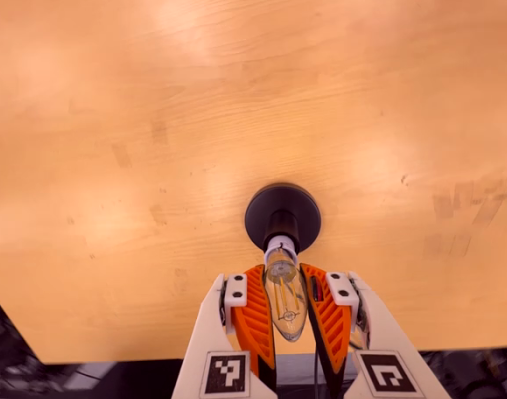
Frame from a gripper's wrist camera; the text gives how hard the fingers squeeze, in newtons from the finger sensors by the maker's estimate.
{"total": 22.1, "left": 21.9, "right": 22.3}